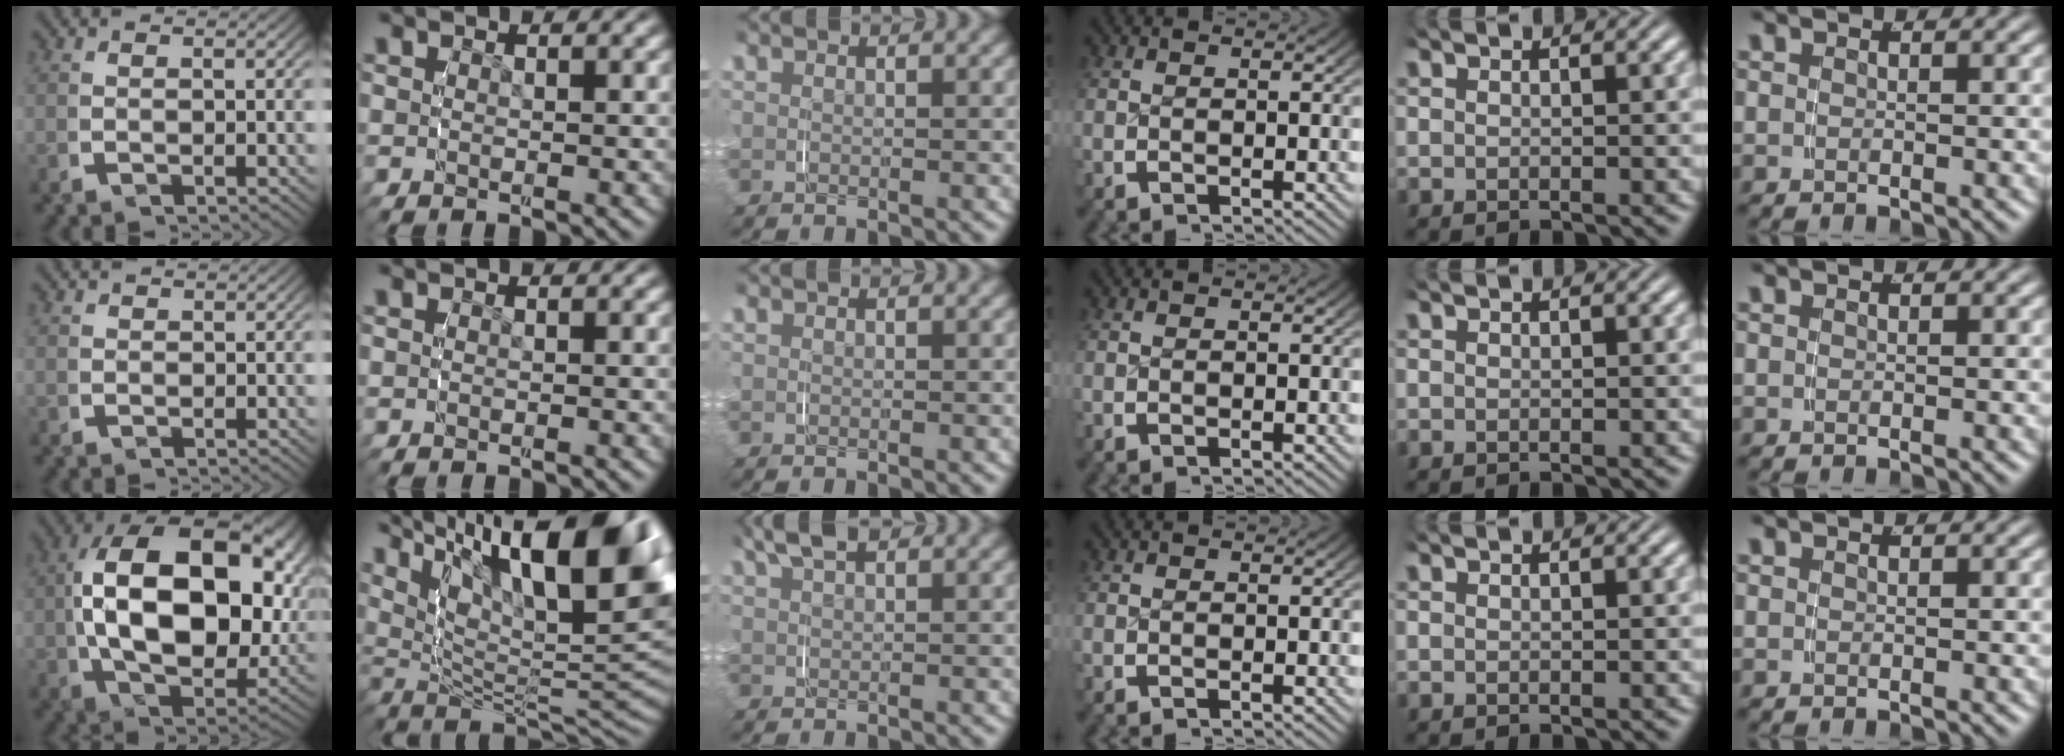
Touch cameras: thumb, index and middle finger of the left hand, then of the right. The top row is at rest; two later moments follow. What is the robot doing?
{"motion": "grasp_and_lifting", "object": "paper plate"}